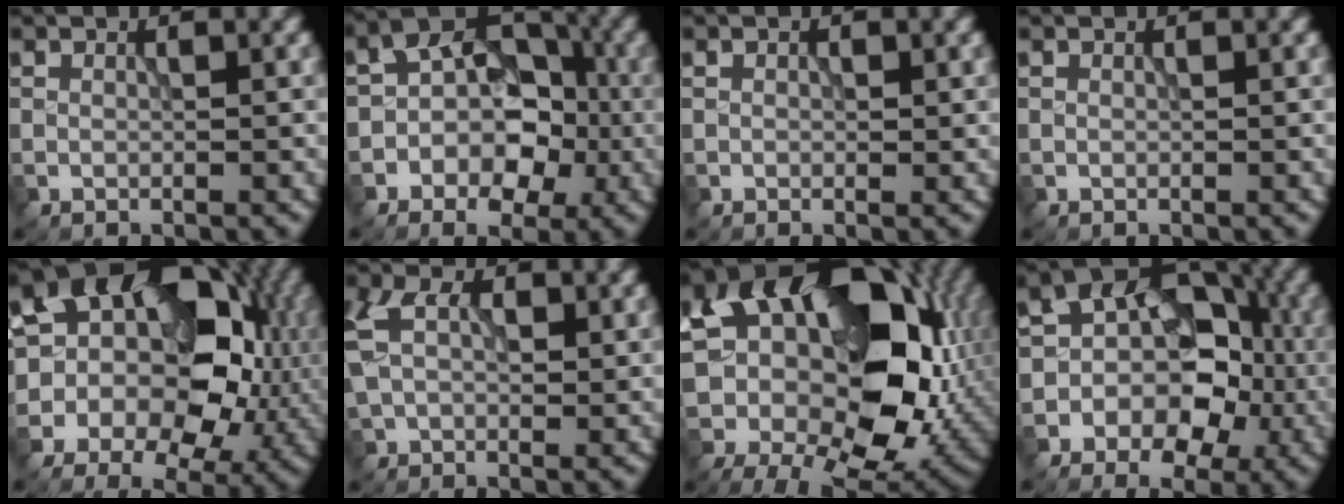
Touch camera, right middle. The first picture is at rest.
{"total": 7.5, "force": [-1.9, 5.5, 4.8], "torque": [-0.036, 0.010, -0.040]}
{"total": 0.8, "force": [0.1, 0.5, 0.6], "torque": [-0.008, 0.000, 0.002]}
{"total": 0.0}
{"total": 17.5, "force": [2.6, 13.4, 11.0], "torque": [-0.176, 0.025, 0.038]}
{"total": 6.1, "force": [1.3, 4.3, 4.1], "torque": [-0.096, 0.008, 0.022]}
{"total": 21.1, "force": [2.8, 15.6, 13.9], "torque": [-0.265, 0.009, 0.082]}
{"total": 10.5, "force": [-2.1, 8.7, 5.6], "torque": [-0.051, 0.024, -0.055]}